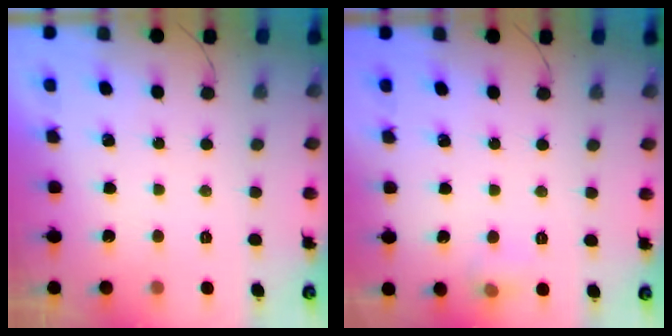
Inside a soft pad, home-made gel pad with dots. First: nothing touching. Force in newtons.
{"total": 5.1, "press": 4.8, "slide": 1.8}